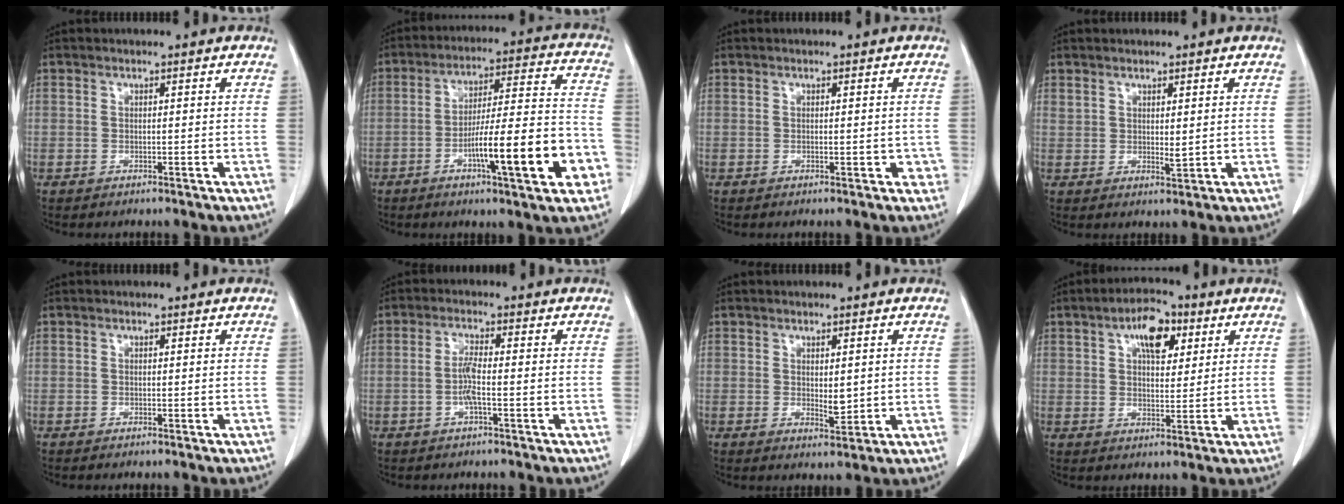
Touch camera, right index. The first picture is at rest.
{"total": 16.7, "force": [-6.2, 2.0, 15.4], "torque": [-0.233, 0.014, -0.089]}
{"total": 1.9, "force": [-0.4, 0.9, 1.5], "torque": [-0.009, 0.003, -0.002]}
{"total": 2.1, "force": [0.9, 0.7, 1.8], "torque": [-0.036, -0.009, 0.022]}
{"total": 0.0}
{"total": 3.3, "force": [-0.9, 0.1, 3.2], "torque": [-0.067, 0.001, -0.019]}
{"total": 2.6, "force": [0.3, 1.0, 2.4], "torque": [-0.039, -0.008, 0.010]}
{"total": 7.6, "force": [3.5, 3.5, 5.7], "torque": [-0.092, 0.013, 0.055]}